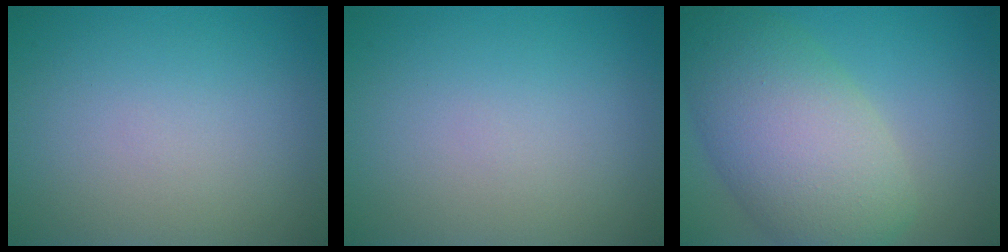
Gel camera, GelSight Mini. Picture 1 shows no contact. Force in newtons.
{"total": 0.0}
{"total": 9.4, "press": 9.4, "slide": 0.5}